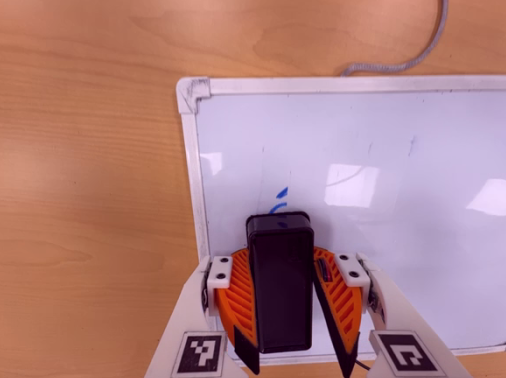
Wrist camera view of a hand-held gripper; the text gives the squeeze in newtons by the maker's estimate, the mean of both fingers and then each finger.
{"total": 16.2, "left": 19.4, "right": 13.0}